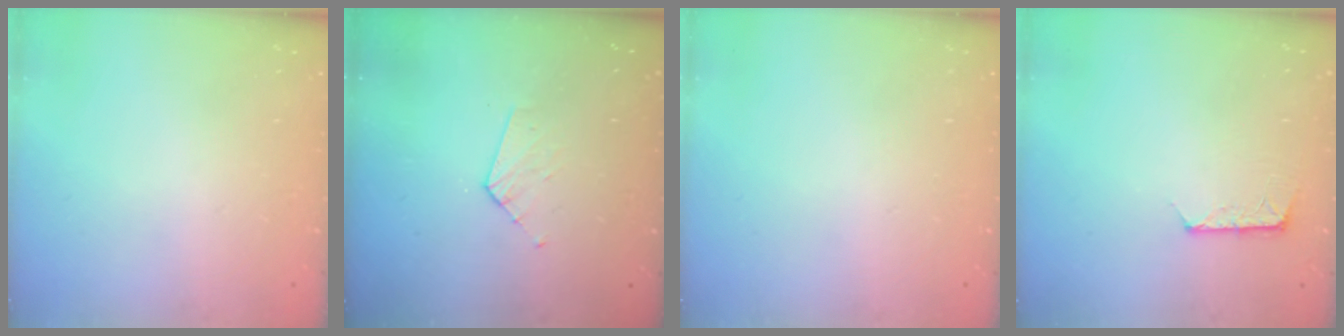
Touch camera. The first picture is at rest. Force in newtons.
{"total": 3.9, "press": 3.9, "slide": 0.4}
{"total": 0.0}
{"total": 5.3, "press": 5.2, "slide": 0.6}